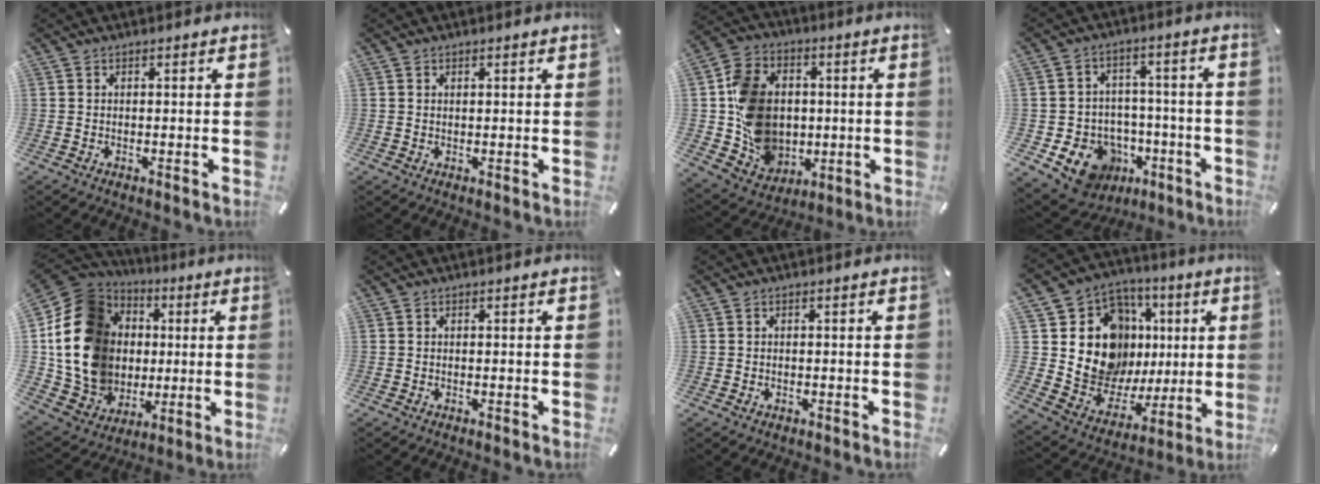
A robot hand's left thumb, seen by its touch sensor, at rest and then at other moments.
{"total": 0.6, "force": [0.4, 0.2, 0.4], "torque": [-0.006, 0.001, 0.007]}
{"total": 15.3, "force": [0.4, 13.2, 7.7], "torque": [-0.161, 0.011, 0.022]}
{"total": 12.2, "force": [-5.1, 10.2, 4.2], "torque": [-0.068, 0.026, -0.076]}
{"total": 19.8, "force": [1.9, 17.6, 8.8], "torque": [-0.187, -0.023, 0.054]}
{"total": 0.0}
{"total": 0.8, "force": [-0.2, 0.6, 0.4], "torque": [-0.008, 0.003, -0.006]}
{"total": 16.6, "force": [4.2, 14.3, 7.4], "torque": [-0.124, -0.038, 0.100]}